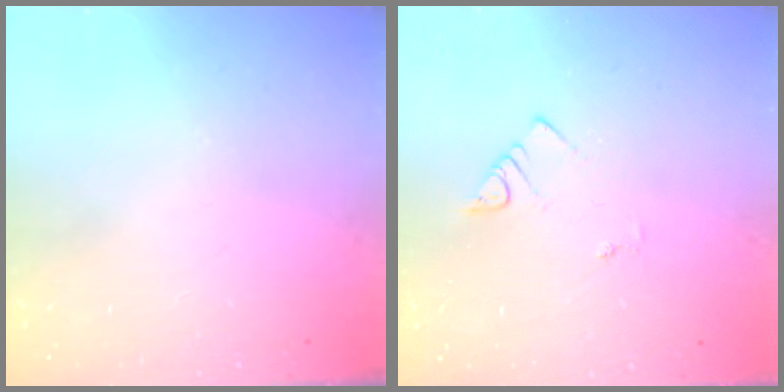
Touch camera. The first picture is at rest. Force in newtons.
{"total": 2.1, "press": 2.1, "slide": 0.3}